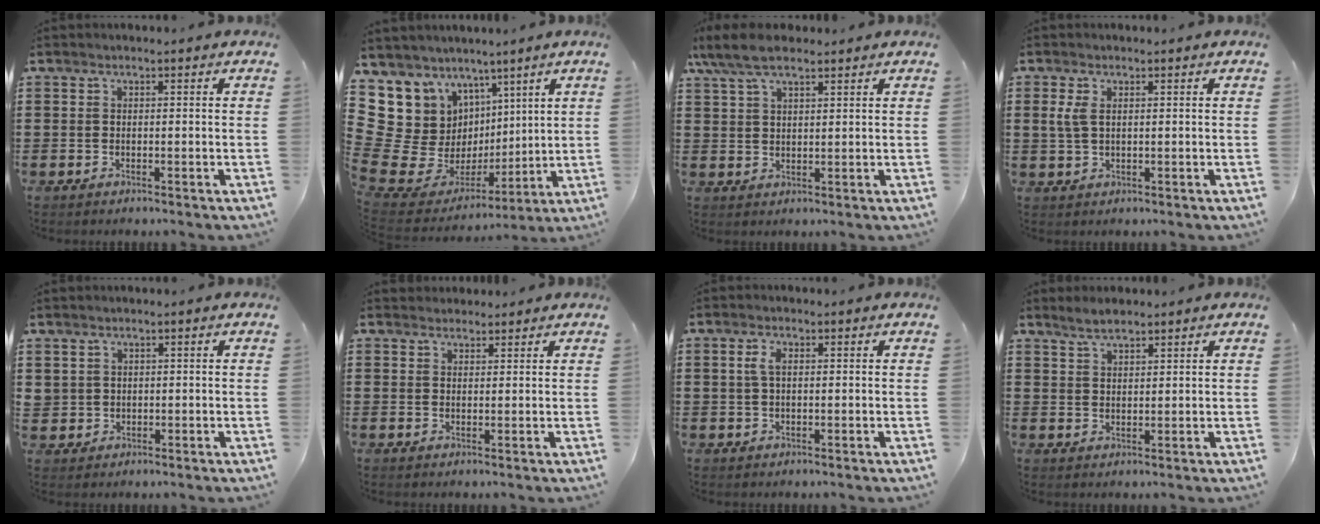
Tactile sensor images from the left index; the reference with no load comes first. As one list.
[{"total": 12.7, "force": [3.5, 11.8, 2.8], "torque": [-0.111, -0.051, 0.093]}, {"total": 6.7, "force": [4.8, 2.3, 4.0], "torque": [-0.097, -0.003, 0.088]}, {"total": 2.7, "force": [0.6, 1.3, 2.3], "torque": [-0.057, 0.004, 0.008]}, {"total": 1.4, "force": [0.7, 1.1, 0.2], "torque": [-0.008, 0.004, 0.014]}, {"total": 1.9, "force": [1.7, 0.8, -0.1], "torque": [-0.003, 0.005, 0.035]}, {"total": 2.5, "force": [0.5, 1.1, 2.2], "torque": [-0.055, 0.004, 0.005]}, {"total": 2.8, "force": [2.4, 0.8, 1.2], "torque": [-0.030, 0.005, 0.045]}]